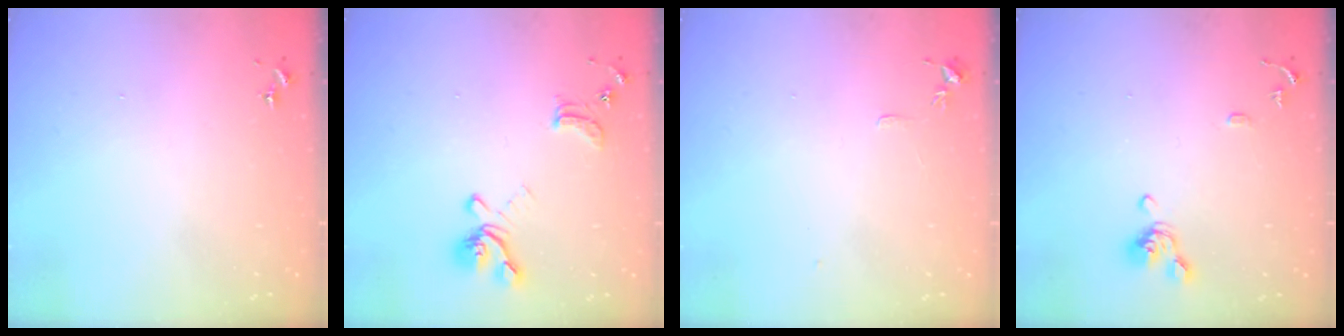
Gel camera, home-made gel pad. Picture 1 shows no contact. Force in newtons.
{"total": 14.2, "press": 14.1, "slide": 1.6}
{"total": 4.4, "press": 4.4, "slide": 0.6}
{"total": 9.8, "press": 9.7, "slide": 1.4}